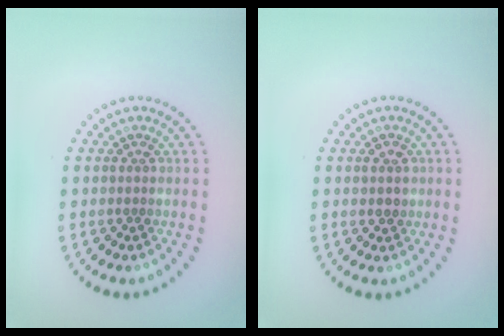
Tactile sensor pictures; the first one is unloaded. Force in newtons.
{"total": 1.4, "press": 1.4, "slide": 0.5}